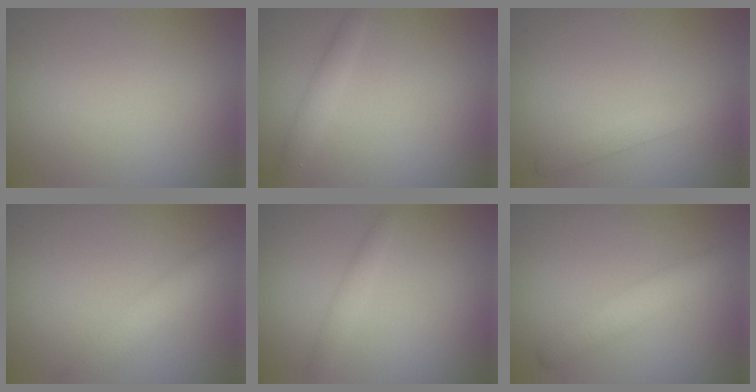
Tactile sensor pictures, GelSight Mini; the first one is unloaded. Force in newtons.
{"total": 1.5, "press": 1.5, "slide": 0.0}
{"total": 1.7, "press": 1.7, "slide": 0.1}
{"total": 3.0, "press": 3.0, "slide": 0.1}
{"total": 1.5, "press": 1.5, "slide": 0.1}
{"total": 2.7, "press": 2.7, "slide": 0.0}